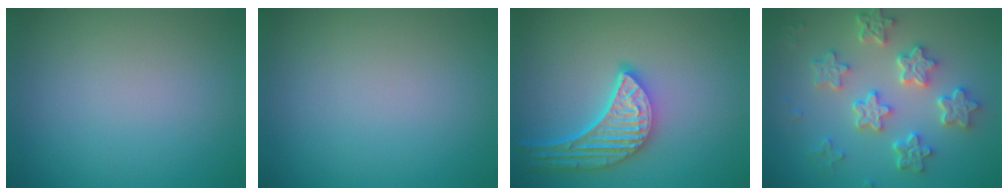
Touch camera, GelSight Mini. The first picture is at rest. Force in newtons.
{"total": 0.0}
{"total": 5.7, "press": 4.5, "slide": 3.5}
{"total": 5.9, "press": 4.7, "slide": 3.6}